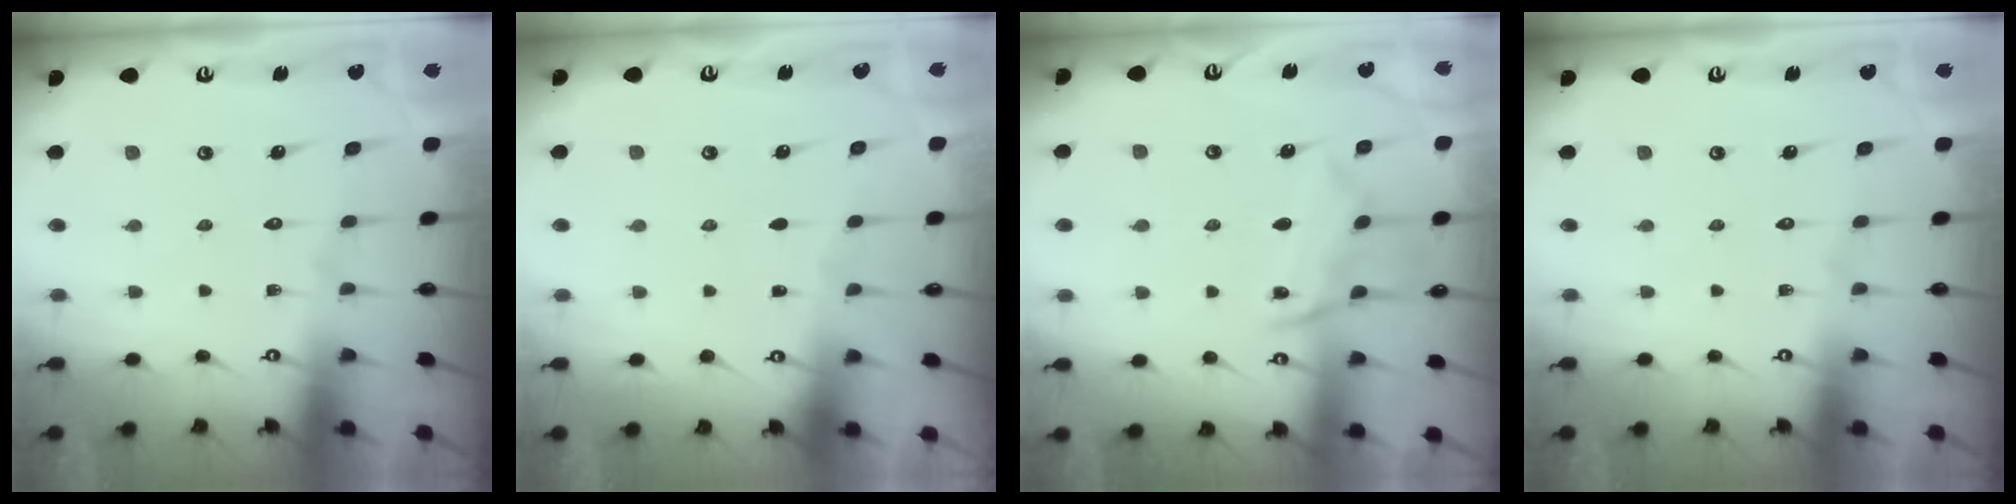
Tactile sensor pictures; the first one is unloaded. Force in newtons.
{"total": 2.3, "press": 2.2, "slide": 0.2}
{"total": 10.0, "press": 9.9, "slide": 0.9}
{"total": 0.0}